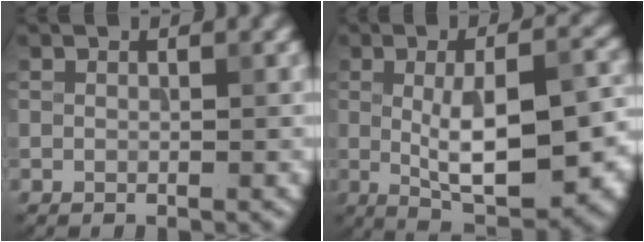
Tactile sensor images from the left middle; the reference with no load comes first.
{"total": 11.2, "force": [-1.0, 4.1, 10.3], "torque": [-0.152, -0.010, -0.009]}